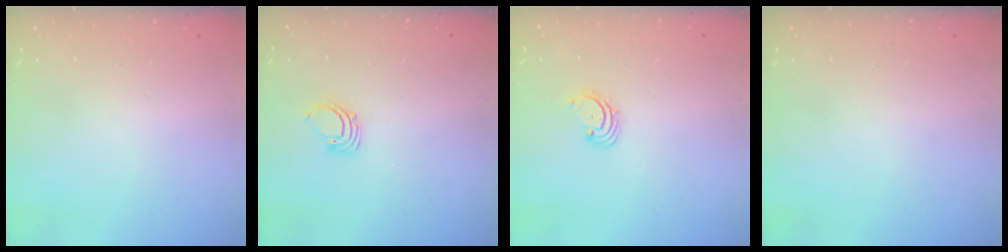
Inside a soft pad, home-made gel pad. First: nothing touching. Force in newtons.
{"total": 2.7, "press": 2.7, "slide": 0.1}
{"total": 1.7, "press": 1.6, "slide": 0.2}
{"total": 0.0}